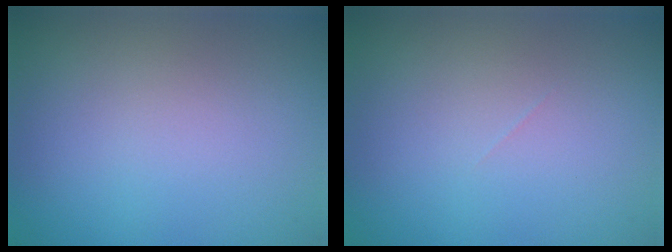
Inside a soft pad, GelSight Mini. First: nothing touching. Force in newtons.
{"total": 0.0}